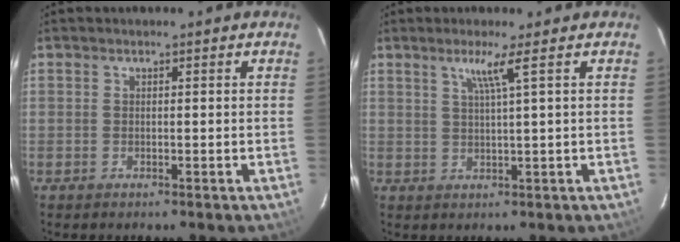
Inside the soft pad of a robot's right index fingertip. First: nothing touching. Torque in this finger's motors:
{"motor_torque": [0.02, 0.01, 0.04, 0.07]}